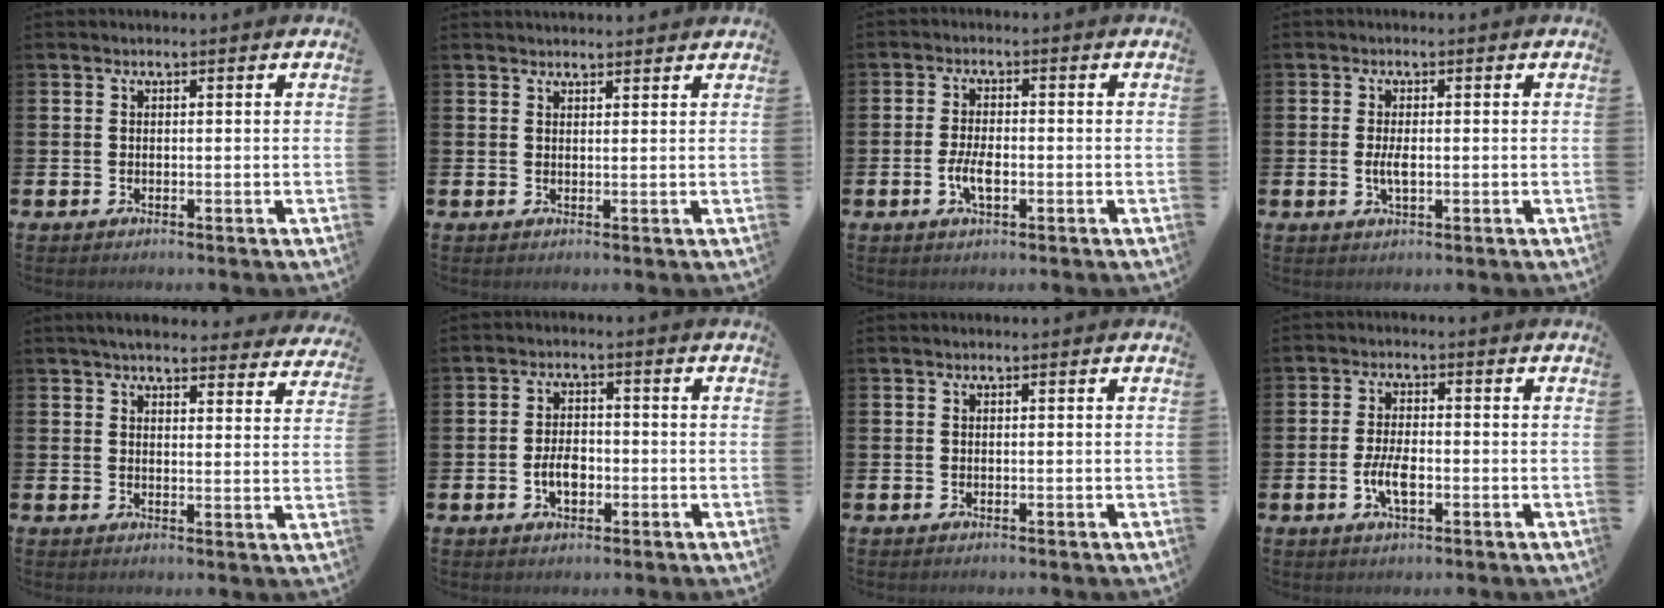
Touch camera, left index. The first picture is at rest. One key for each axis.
{"total": 1.8, "fx": 1.8, "fy": 0.3, "fz": 0.0, "tx": 0.008, "ty": -0.008, "tz": 0.030}
{"total": 3.7, "fx": -0.9, "fy": 1.5, "fz": 3.2, "tx": -0.061, "ty": 0.000, "tz": -0.019}
{"total": 2.4, "fx": -0.1, "fy": 0.9, "fz": 2.2, "tx": -0.039, "ty": -0.001, "tz": -0.004}
{"total": 4.4, "fx": 4.2, "fy": 1.0, "fz": 1.0, "tx": -0.028, "ty": -0.020, "tz": 0.074}
{"total": 3.7, "fx": -1.0, "fy": 2.3, "fz": 2.7, "tx": -0.039, "ty": 0.001, "tz": -0.022}
{"total": 0.0}
{"total": 4.3, "fx": -1.1, "fy": 1.7, "fz": 3.8, "tx": -0.069, "ty": 0.003, "tz": -0.021}